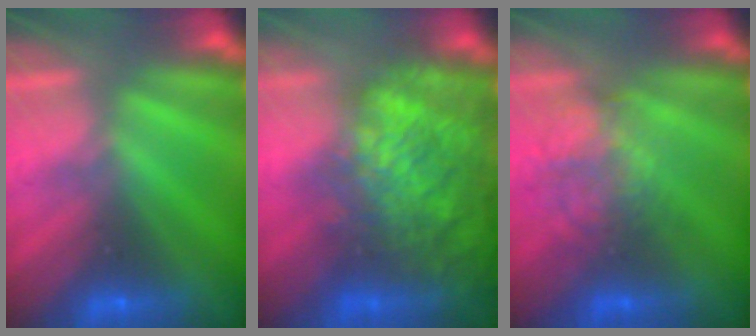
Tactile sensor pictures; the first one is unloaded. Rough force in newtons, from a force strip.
{"total": 8.9}
{"total": 2.1}